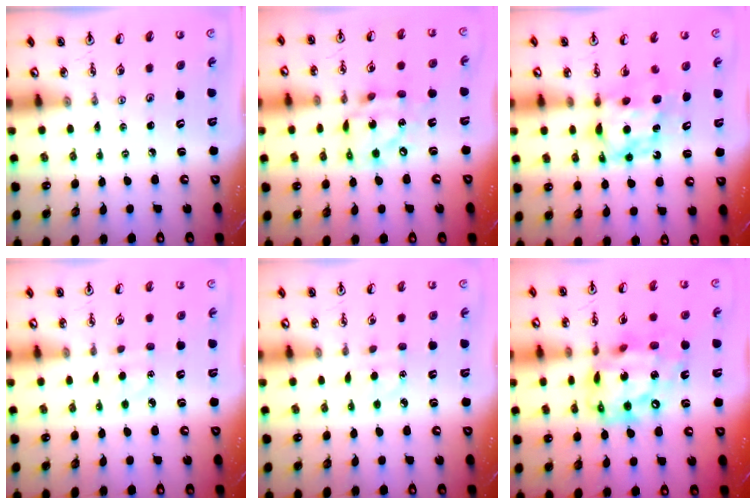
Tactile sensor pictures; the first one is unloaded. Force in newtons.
{"total": 13.1, "press": 13.0, "slide": 1.0}
{"total": 6.5, "press": 6.5, "slide": 0.4}
{"total": 2.9, "press": 2.8, "slide": 0.5}
{"total": 2.9, "press": 2.8, "slide": 0.5}
{"total": 18.7, "press": 18.6, "slide": 1.9}